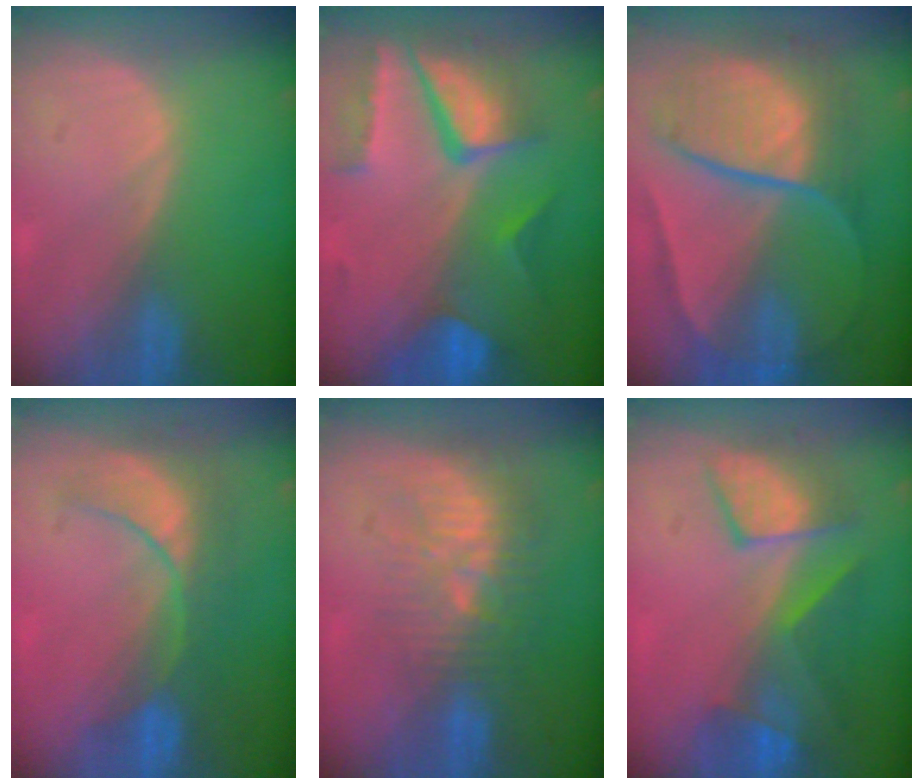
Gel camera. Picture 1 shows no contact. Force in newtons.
{"total": 10.5, "press": 8.9, "slide": 5.6}
{"total": 10.7, "press": 10.7, "slide": 1.1}
{"total": 7.8, "press": 7.5, "slide": 1.9}
{"total": 9.6, "press": 8.6, "slide": 4.2}
{"total": 8.3, "press": 7.9, "slide": 2.5}